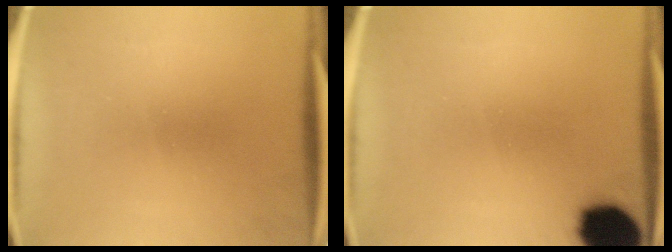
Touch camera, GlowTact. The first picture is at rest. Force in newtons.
{"total": 14.0}